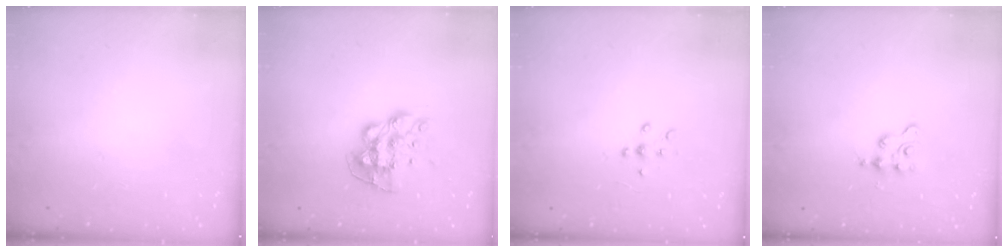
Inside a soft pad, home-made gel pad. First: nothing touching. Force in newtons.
{"total": 11.1, "press": 11.0, "slide": 1.0}
{"total": 4.8, "press": 4.6, "slide": 1.1}
{"total": 2.3, "press": 2.2, "slide": 0.5}